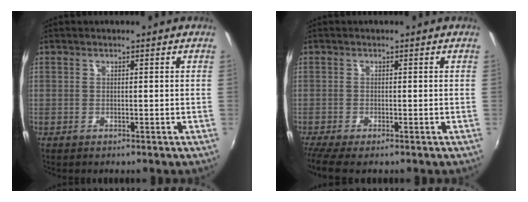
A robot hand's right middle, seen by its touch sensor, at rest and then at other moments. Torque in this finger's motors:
{"motor_torque": [0.85, -0.64, 0.27, 0.07]}